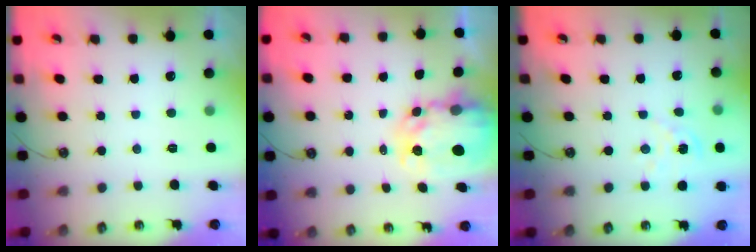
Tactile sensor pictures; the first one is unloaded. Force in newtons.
{"total": 8.2, "press": 8.2, "slide": 0.7}
{"total": 2.6, "press": 2.6, "slide": 0.4}